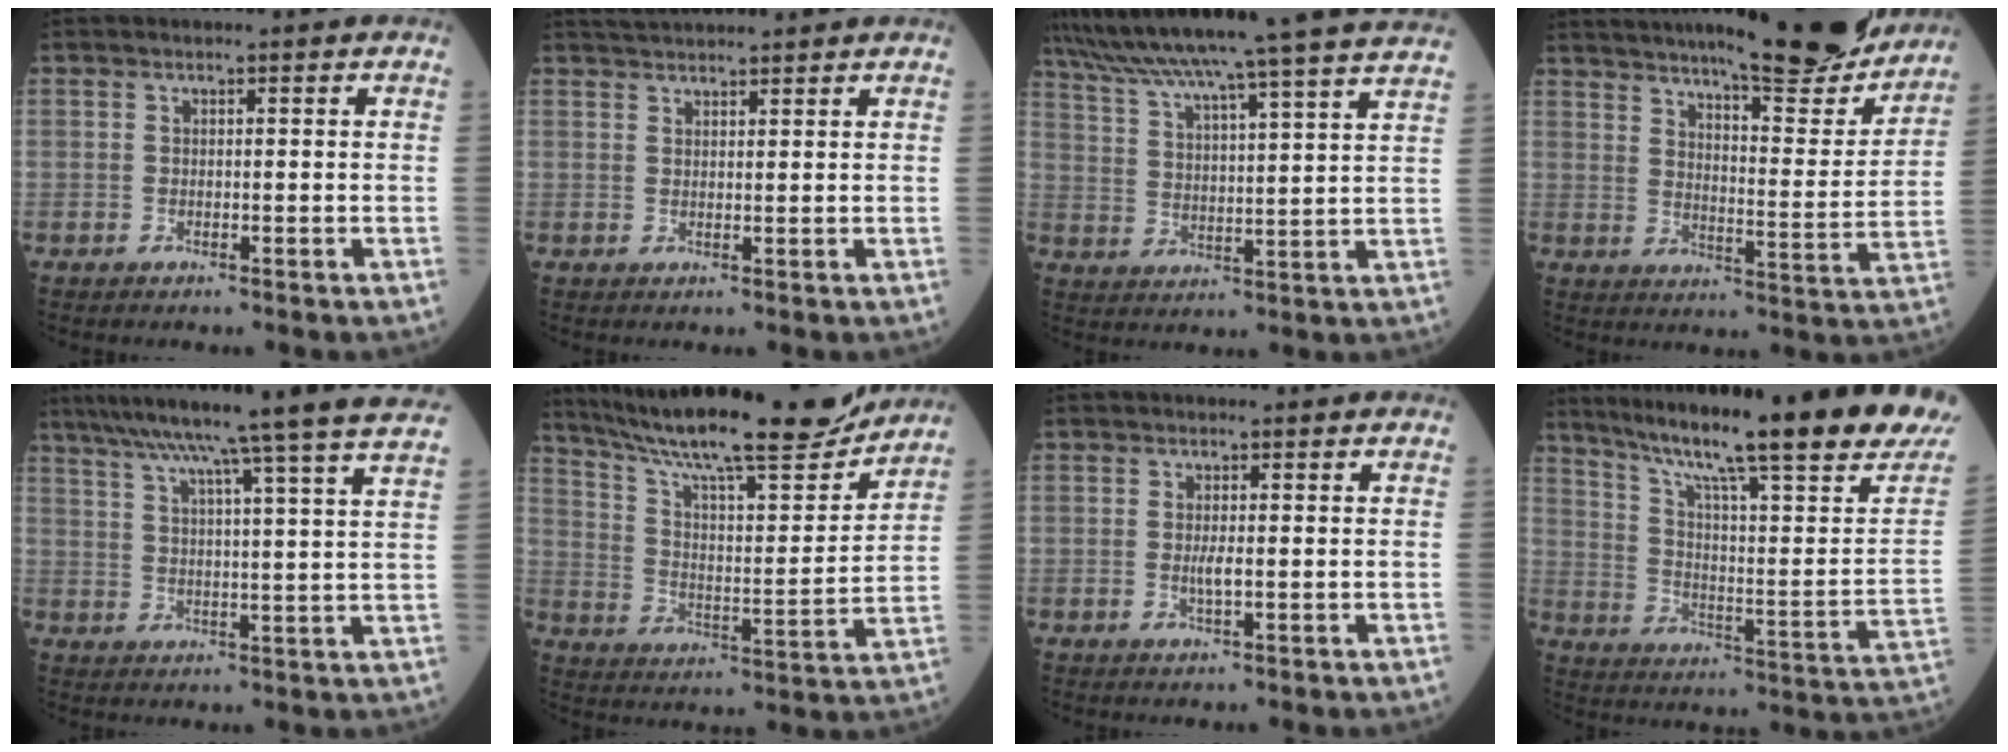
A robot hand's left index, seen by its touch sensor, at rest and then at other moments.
{"total": 4.9, "force": [4.6, 0.1, 1.5], "torque": [-0.027, 0.031, 0.078]}
{"total": 25.8, "force": [23.0, -2.0, 11.5], "torque": [-0.200, -0.030, 0.317]}
{"total": 20.0, "force": [17.5, 2.1, 9.3], "torque": [-0.128, -0.032, 0.234]}
{"total": 22.7, "force": [19.4, -2.8, 11.4], "torque": [-0.198, -0.034, 0.256]}
{"total": 21.2, "force": [18.9, 1.5, 9.5], "torque": [-0.167, -0.016, 0.291]}
{"total": 1.5, "force": [0.0, 0.2, 1.5], "torque": [-0.030, -0.002, -0.002]}
{"total": 28.2, "force": [21.6, 0.6, 18.1], "torque": [-0.276, -0.066, 0.291]}